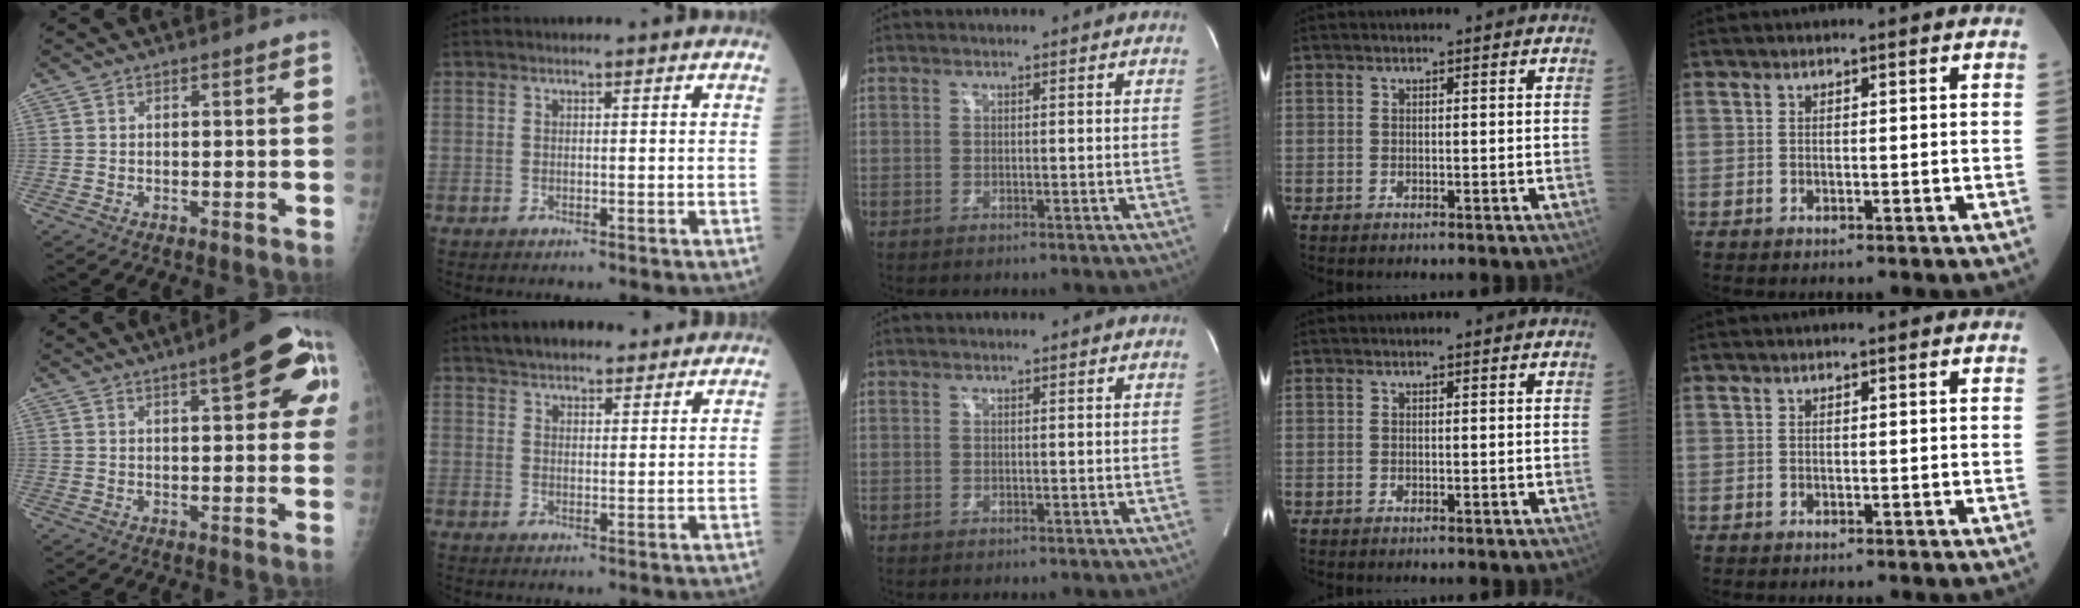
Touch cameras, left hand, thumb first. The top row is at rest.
{"thumb": {"total": 13.3, "force": [5.0, 4.2, 11.6], "torque": [-0.111, 0.007, 0.051]}, "index": {"total": 9.8, "force": [8.6, 2.7, 3.7], "torque": [-0.048, 0.025, 0.125]}}